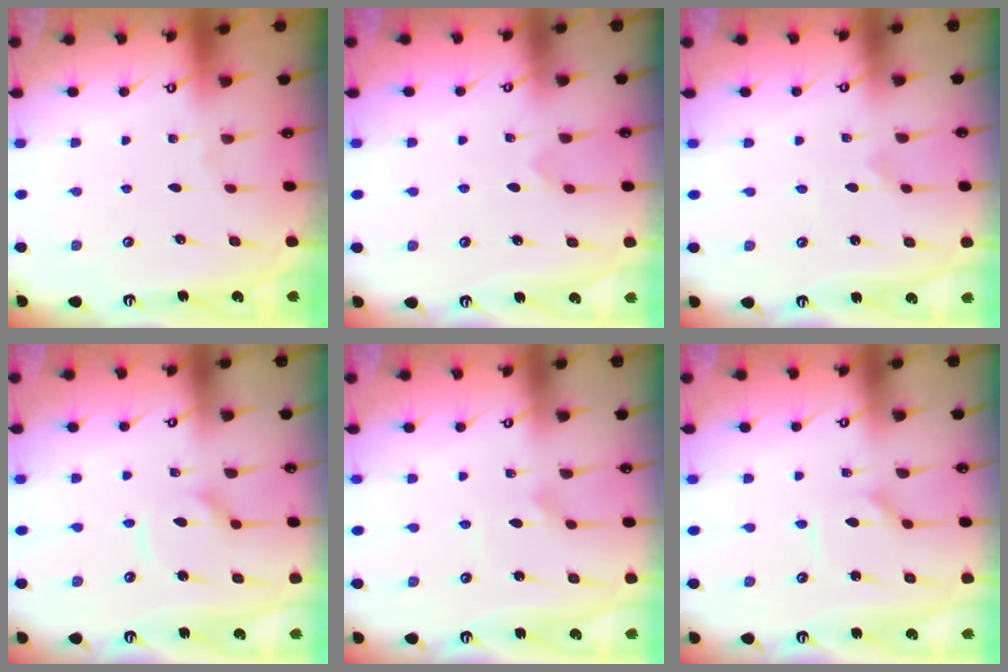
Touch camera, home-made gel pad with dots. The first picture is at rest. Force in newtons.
{"total": 3.7, "press": 3.6, "slide": 0.7}
{"total": 0.0}
{"total": 7.6, "press": 7.5, "slide": 0.8}
{"total": 3.3, "press": 3.3, "slide": 0.2}
{"total": 2.2, "press": 2.2, "slide": 0.4}